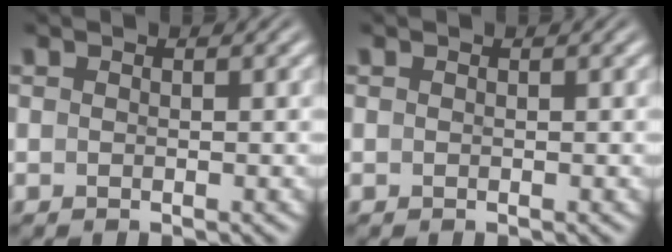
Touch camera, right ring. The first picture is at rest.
{"total": 0.0}